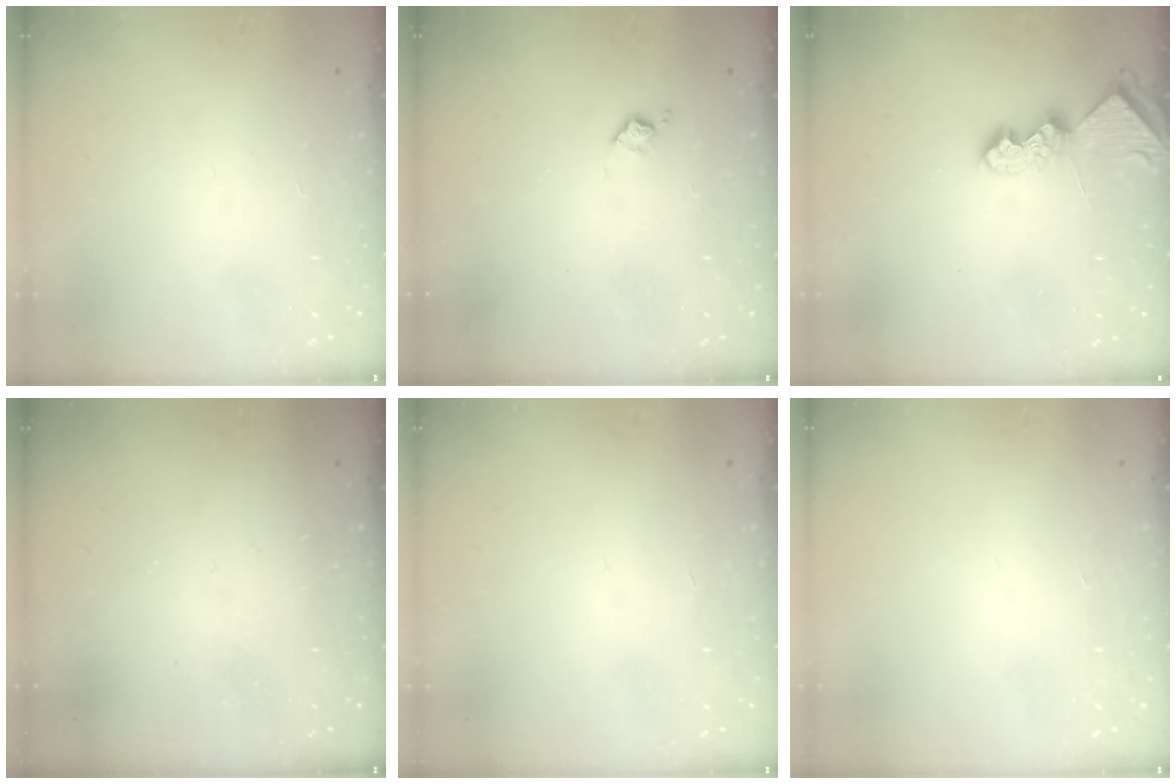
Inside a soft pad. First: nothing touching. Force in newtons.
{"total": 4.8, "press": 4.8, "slide": 0.6}
{"total": 6.3, "press": 6.3, "slide": 0.5}
{"total": 0.0}
{"total": 0.0}
{"total": 0.0}